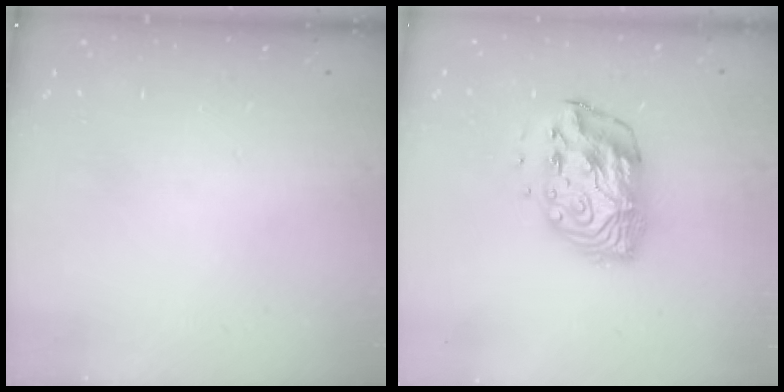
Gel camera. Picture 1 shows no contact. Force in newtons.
{"total": 13.2, "press": 13.2, "slide": 1.1}